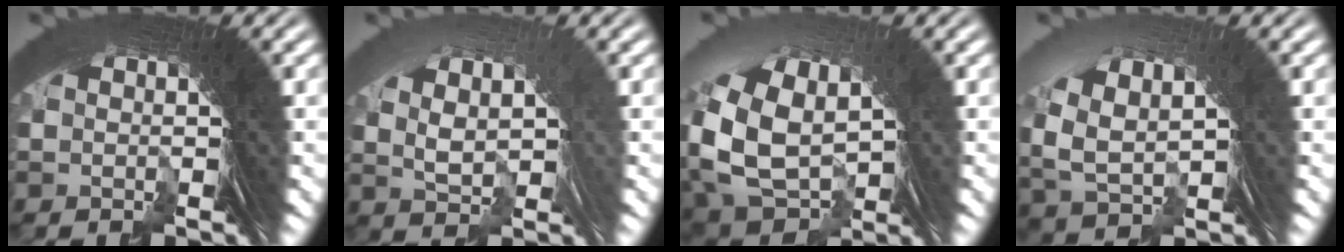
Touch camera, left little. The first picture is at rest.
{"total": 1.9, "force": [0.5, 0.5, 1.8], "torque": [-0.027, 0.007, 0.021]}
{"total": 6.3, "force": [-0.6, 4.6, 4.3], "torque": [-0.111, -0.029, 0.012]}
{"total": 2.9, "force": [0.6, 2.1, 2.0], "torque": [-0.057, -0.002, 0.025]}